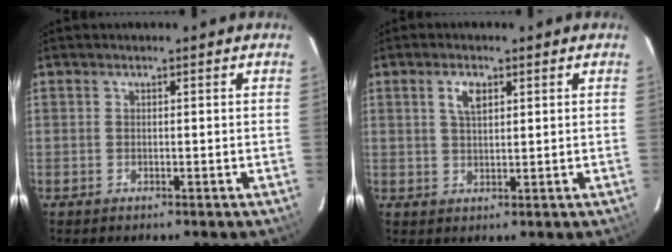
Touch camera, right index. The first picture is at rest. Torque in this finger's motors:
{"motor_torque": [0.11, 0.00, 0.05, 0.06]}